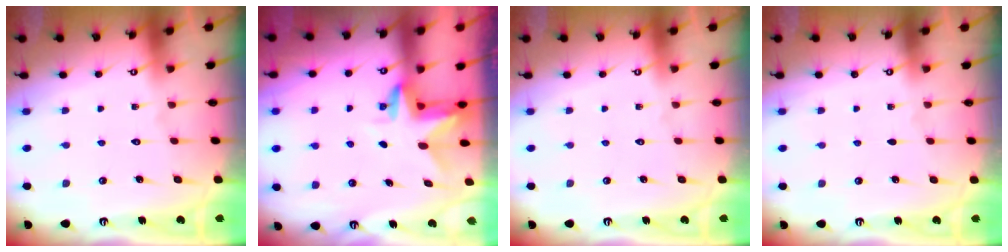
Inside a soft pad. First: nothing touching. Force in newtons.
{"total": 2.9, "press": 2.9, "slide": 0.2}
{"total": 0.0}
{"total": 0.0}